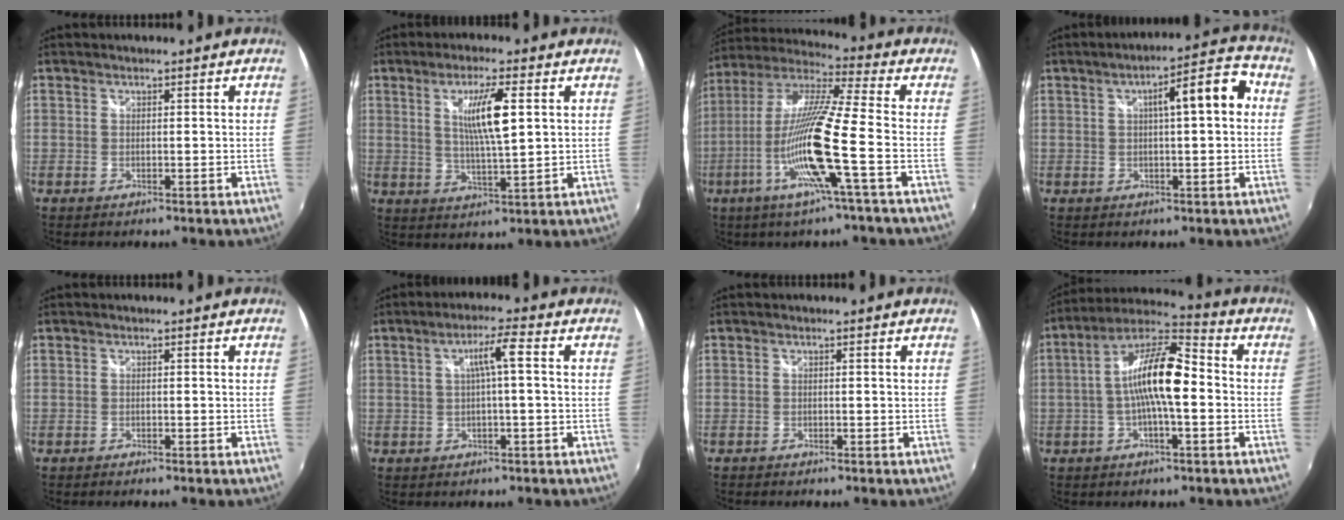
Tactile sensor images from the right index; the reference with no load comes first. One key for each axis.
{"total": 8.5, "fx": 2.4, "fy": 1.0, "fz": 8.1, "tx": -0.146, "ty": -0.005, "tz": 0.045}
{"total": 17.0, "fx": -6.0, "fy": -0.3, "fz": 15.9, "tx": -0.297, "ty": -0.022, "tz": -0.121}
{"total": 9.0, "fx": 1.4, "fy": 1.8, "fz": 8.7, "tx": -0.119, "ty": 0.031, "tz": 0.027}
{"total": 1.0, "fx": -0.9, "fy": 0.2, "fz": 0.2, "tx": -0.009, "ty": -0.006, "tz": -0.017}
{"total": 4.3, "fx": 0.2, "fy": -0.2, "fz": 4.3, "tx": -0.079, "ty": 0.008, "tz": 0.007}
{"total": 1.2, "fx": -1.1, "fy": 0.3, "fz": 0.1, "tx": -0.008, "ty": -0.007, "tz": -0.020}
{"total": 12.8, "fx": -1.1, "fy": 3.3, "fz": 12.3, "tx": -0.234, "ty": 0.021, "tz": -0.027}